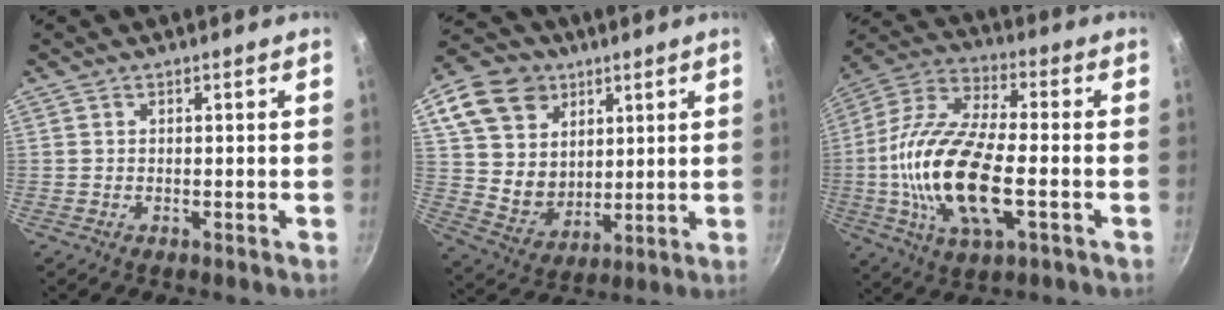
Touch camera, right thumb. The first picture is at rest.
{"total": 18.2, "force": [8.1, 14.2, 8.0], "torque": [-0.130, -0.011, 0.159]}
{"total": 20.6, "force": [-3.5, 8.6, 18.4], "torque": [-0.362, 0.020, -0.081]}